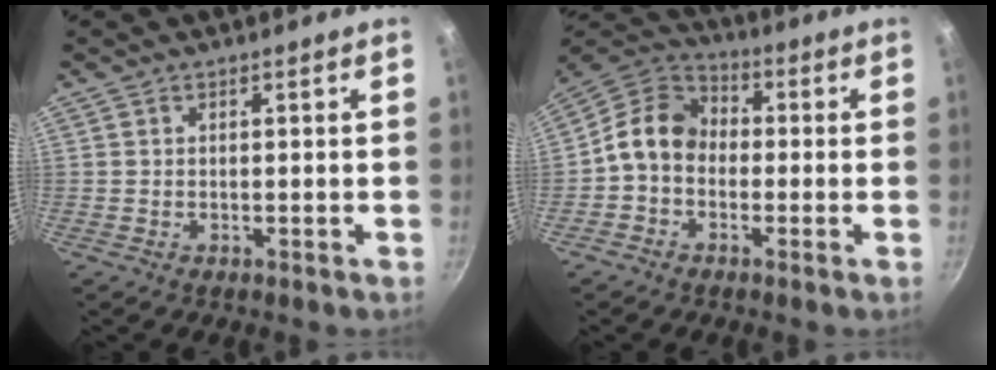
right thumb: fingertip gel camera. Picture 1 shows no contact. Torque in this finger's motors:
{"motor_torque": [1.41, 1.76, 0.80, -1.06, 0.08]}